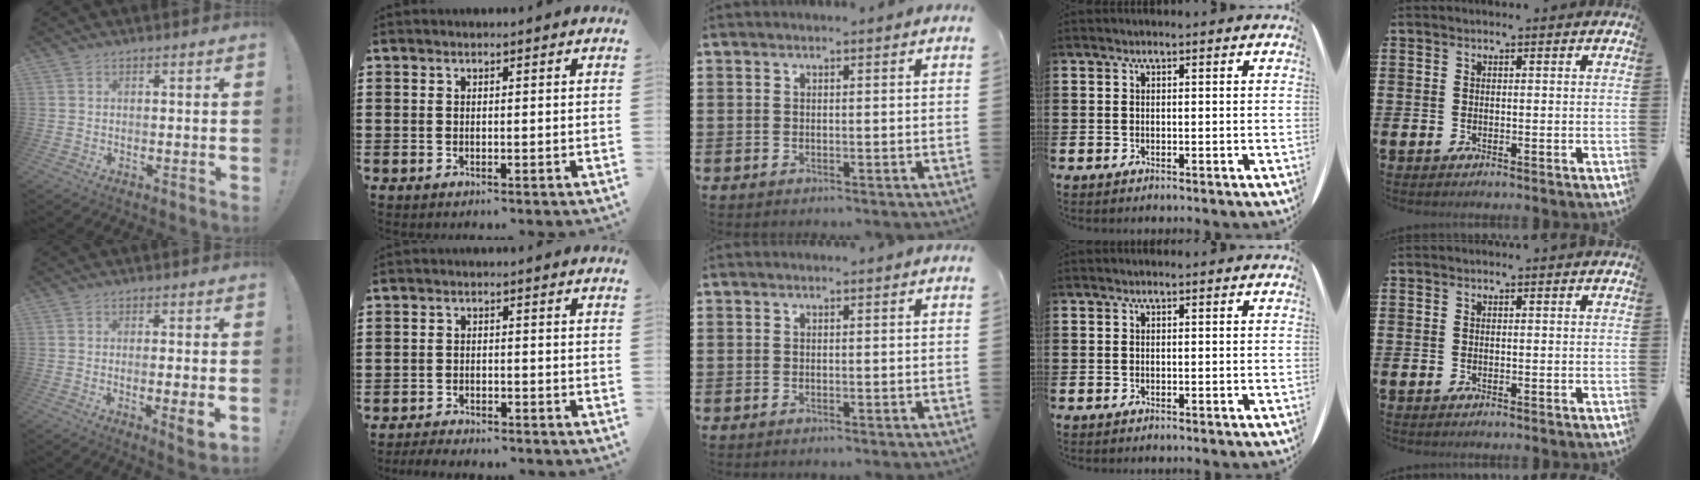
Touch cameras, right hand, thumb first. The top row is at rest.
{"thumb": {"total": 5.2, "force": [-1.1, 0.1, 5.1], "torque": [-0.065, -0.012, -0.017]}, "index": {"total": 2.4, "force": [-2.4, 0.2, 0.0], "torque": [-0.007, 0.001, -0.052]}}